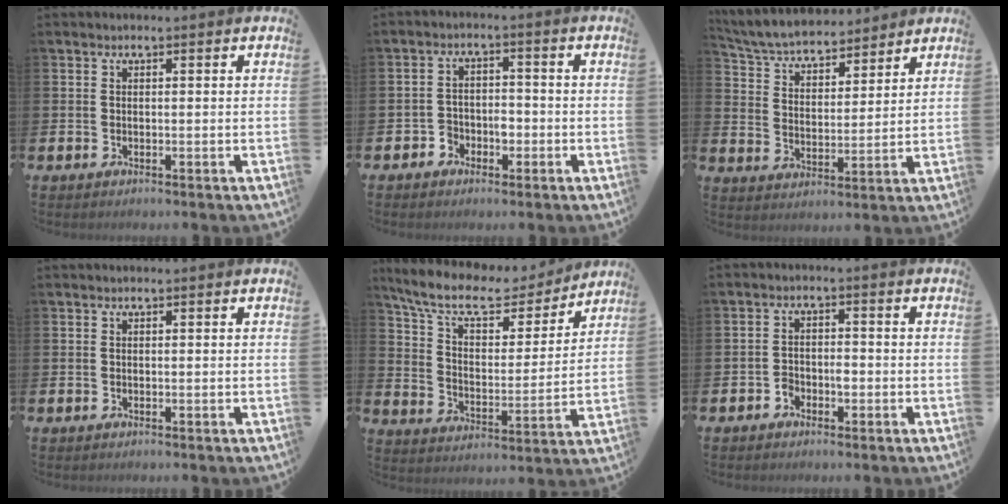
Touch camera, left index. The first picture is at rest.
{"total": 2.6, "force": [-1.7, 1.9, 0.7], "torque": [-0.027, 0.008, -0.037]}
{"total": 6.0, "force": [5.8, 1.3, 1.0], "torque": [-0.053, -0.038, 0.101]}
{"total": 0.0}
{"total": 10.3, "force": [8.7, 3.4, 4.5], "torque": [-0.124, -0.048, 0.149]}
{"total": 2.0, "force": [-1.2, 1.4, 1.0], "torque": [-0.020, 0.004, -0.026]}